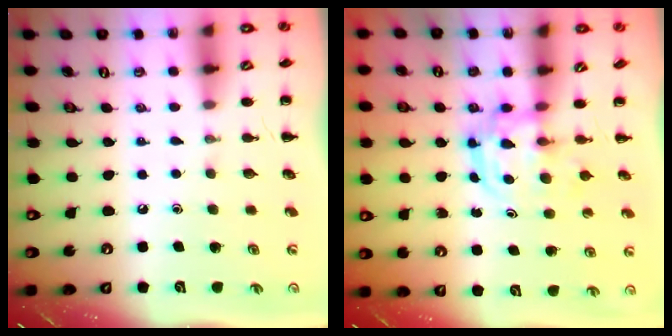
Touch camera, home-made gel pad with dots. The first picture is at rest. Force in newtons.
{"total": 3.1, "press": 3.1, "slide": 0.4}